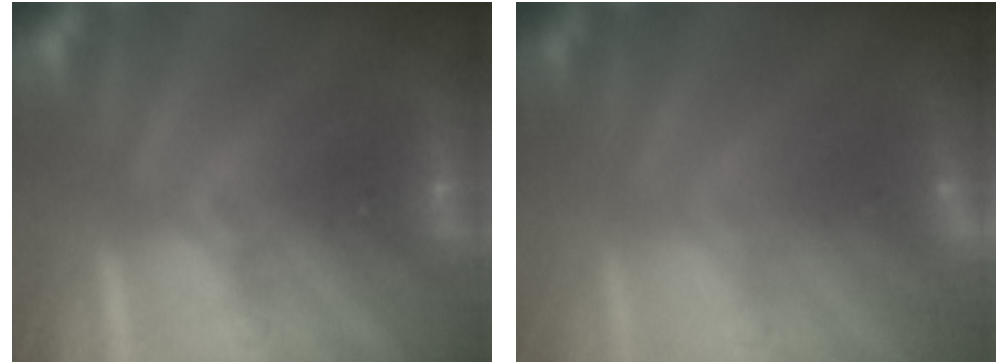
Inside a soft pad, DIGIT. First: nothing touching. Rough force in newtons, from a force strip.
{"total": 2.7}